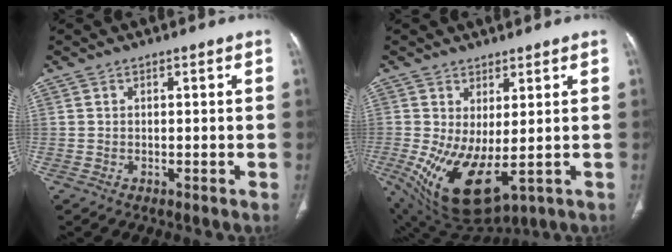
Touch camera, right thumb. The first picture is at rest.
{"total": 12.6, "force": [-1.6, 5.4, 11.3], "torque": [-0.212, -0.021, -0.001]}